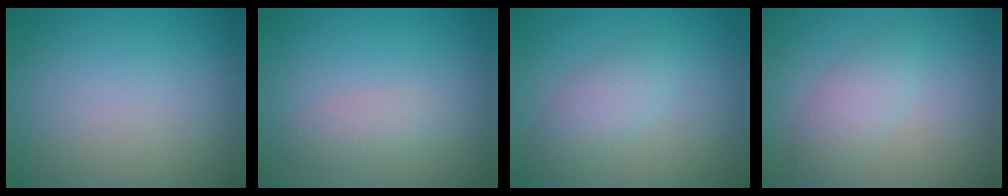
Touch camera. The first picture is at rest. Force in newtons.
{"total": 1.8, "press": 1.8, "slide": 0.1}
{"total": 2.8, "press": 2.8, "slide": 0.2}
{"total": 2.4, "press": 2.4, "slide": 0.0}